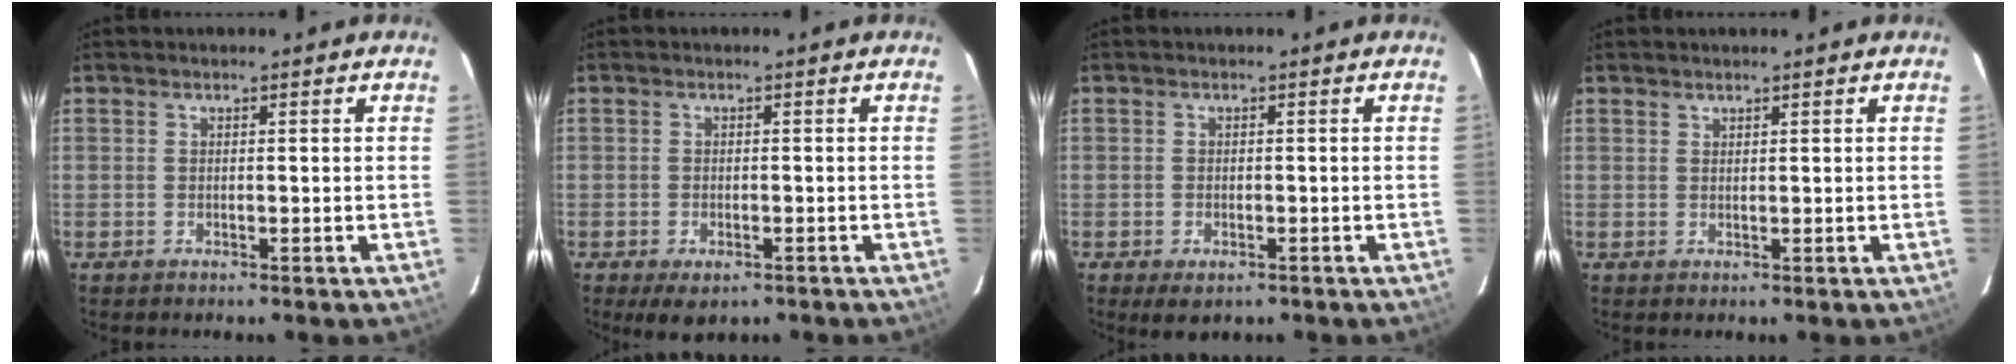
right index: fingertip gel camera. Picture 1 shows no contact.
{"total": 4.6, "force": [-2.8, 2.4, 2.8], "torque": [-0.059, -0.018, -0.041]}
{"total": 3.0, "force": [-1.7, 1.7, 1.9], "torque": [-0.035, -0.010, -0.024]}
{"total": 0.6, "force": [0.6, 0.2, 0.0], "torque": [-0.001, 0.002, 0.012]}